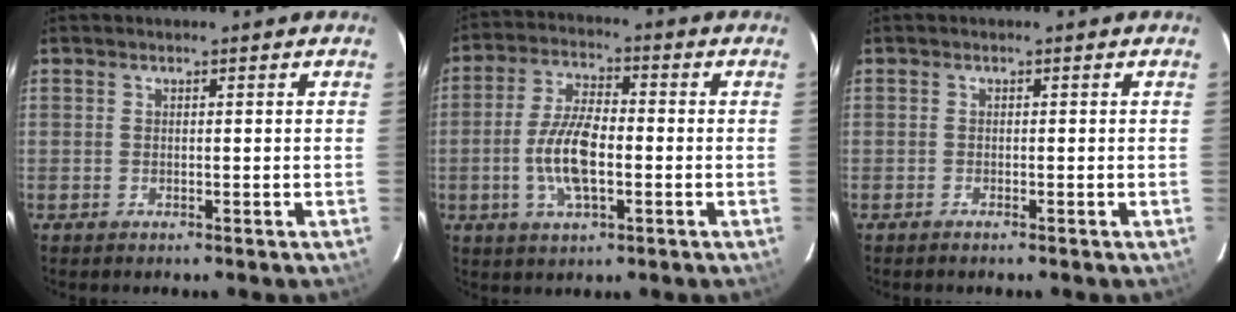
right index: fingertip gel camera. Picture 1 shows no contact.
{"total": 9.8, "force": [-2.2, 3.9, 8.7], "torque": [-0.179, 0.003, -0.042]}
{"total": 0.5, "force": [-0.5, 0.0, 0.2], "torque": [-0.003, -0.001, -0.011]}